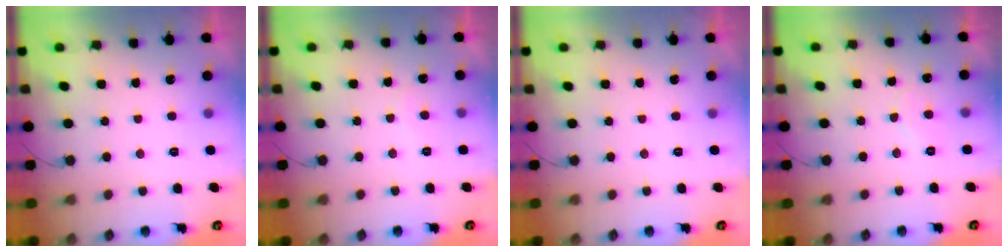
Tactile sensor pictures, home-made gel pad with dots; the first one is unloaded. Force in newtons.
{"total": 4.6, "press": 4.5, "slide": 0.4}
{"total": 0.0}
{"total": 6.1, "press": 6.1, "slide": 0.5}